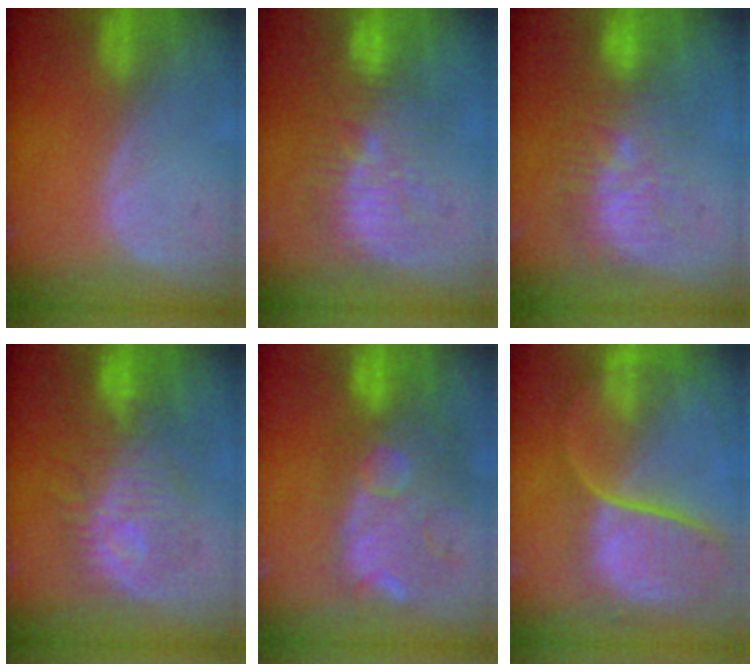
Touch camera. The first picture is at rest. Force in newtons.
{"total": 9.4, "press": 9.1, "slide": 2.2}
{"total": 9.6, "press": 8.9, "slide": 3.6}
{"total": 9.9, "press": 9.9, "slide": 0.2}
{"total": 12.5, "press": 11.2, "slide": 5.4}
{"total": 11.6, "press": 9.6, "slide": 6.5}